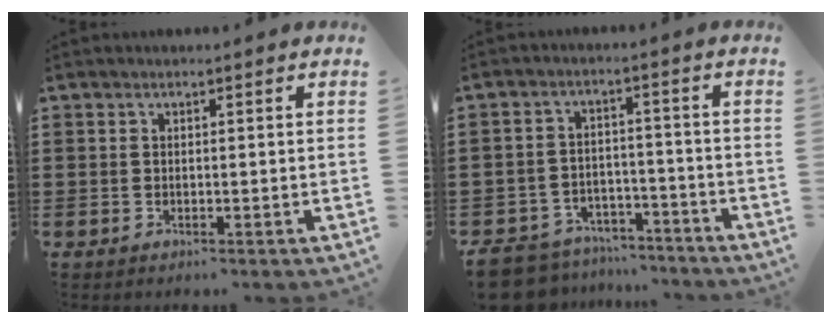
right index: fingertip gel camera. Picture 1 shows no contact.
{"total": 7.4, "force": [-7.0, 1.9, 1.2], "torque": [-0.039, 0.015, -0.142]}